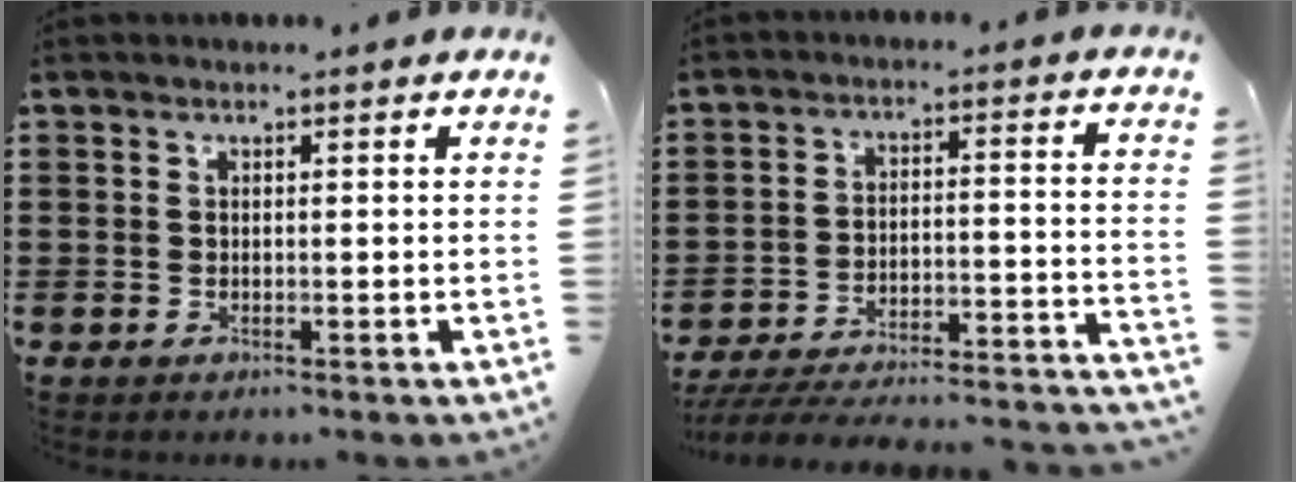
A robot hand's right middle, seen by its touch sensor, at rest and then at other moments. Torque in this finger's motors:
{"motor_torque": [1.11, -1.03, 0.39, 0.07]}